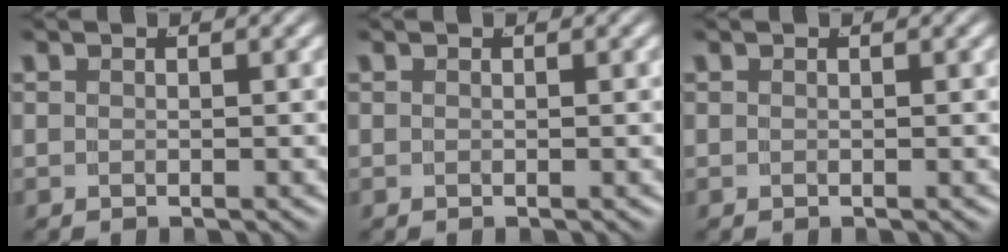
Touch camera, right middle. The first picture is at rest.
{"total": 0.0}
{"total": 0.0}